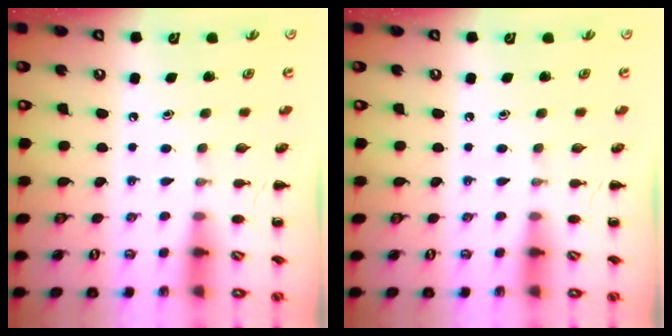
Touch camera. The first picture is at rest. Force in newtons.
{"total": 0.0}